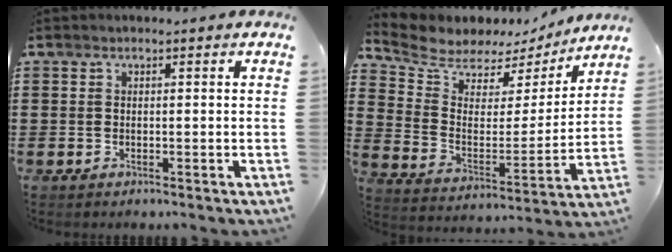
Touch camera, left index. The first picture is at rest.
{"total": 5.9, "force": [5.4, 2.5, 0.2], "torque": [-0.048, -0.040, 0.091]}